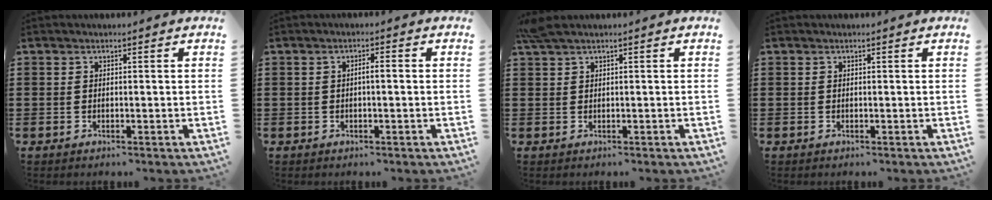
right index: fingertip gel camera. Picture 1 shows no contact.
{"total": 1.5, "force": [-0.3, -0.2, 1.4], "torque": [-0.024, -0.002, -0.006]}
{"total": 1.3, "force": [0.8, -0.2, 1.0], "torque": [-0.021, -0.002, 0.016]}
{"total": 0.0}